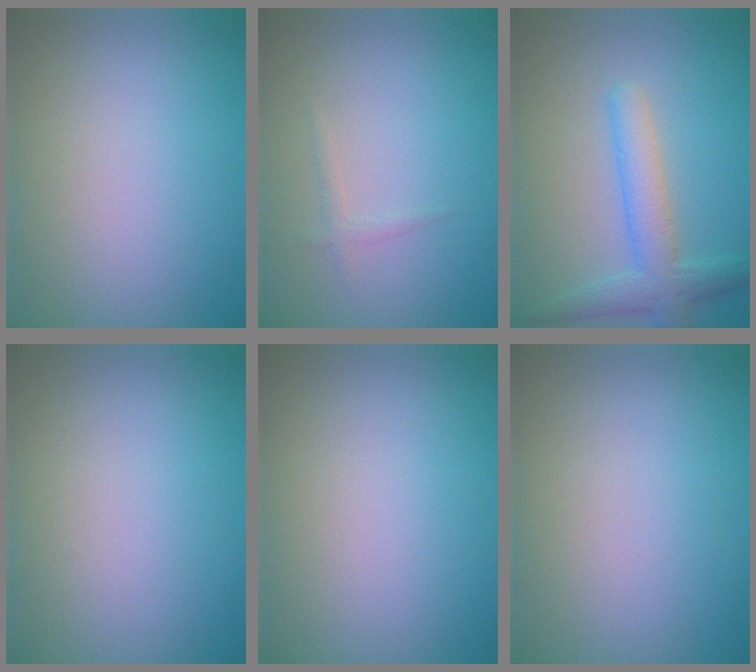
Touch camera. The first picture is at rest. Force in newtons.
{"total": 0.8, "press": 0.8, "slide": 0.0}
{"total": 4.1, "press": 4.1, "slide": 0.1}
{"total": 0.0}
{"total": 0.0}
{"total": 0.0}